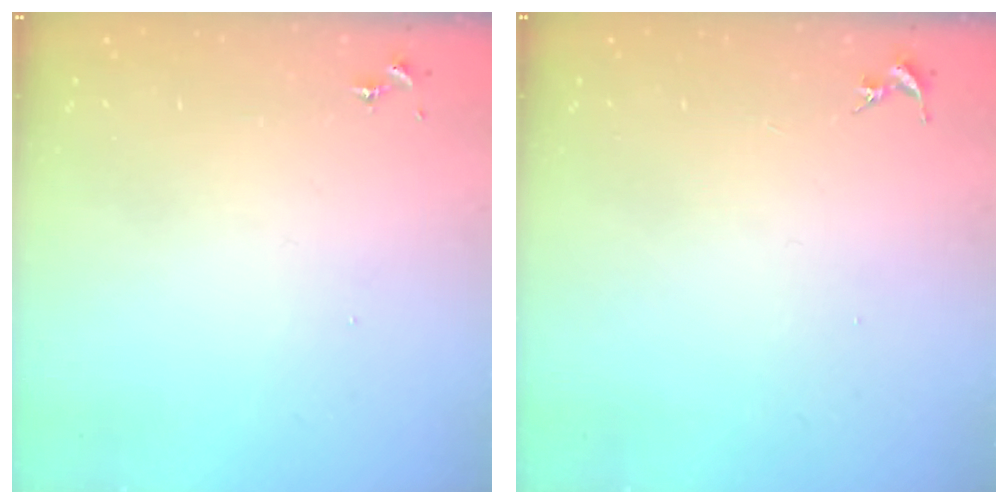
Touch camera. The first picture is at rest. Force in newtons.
{"total": 0.0}